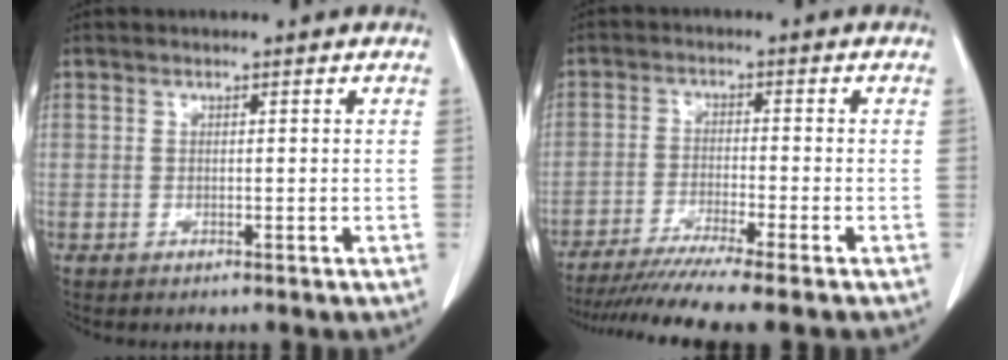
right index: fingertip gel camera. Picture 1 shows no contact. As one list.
[{"total": 10.5, "force": [-8.8, -1.7, 5.4], "torque": [-0.071, -0.032, -0.140]}]